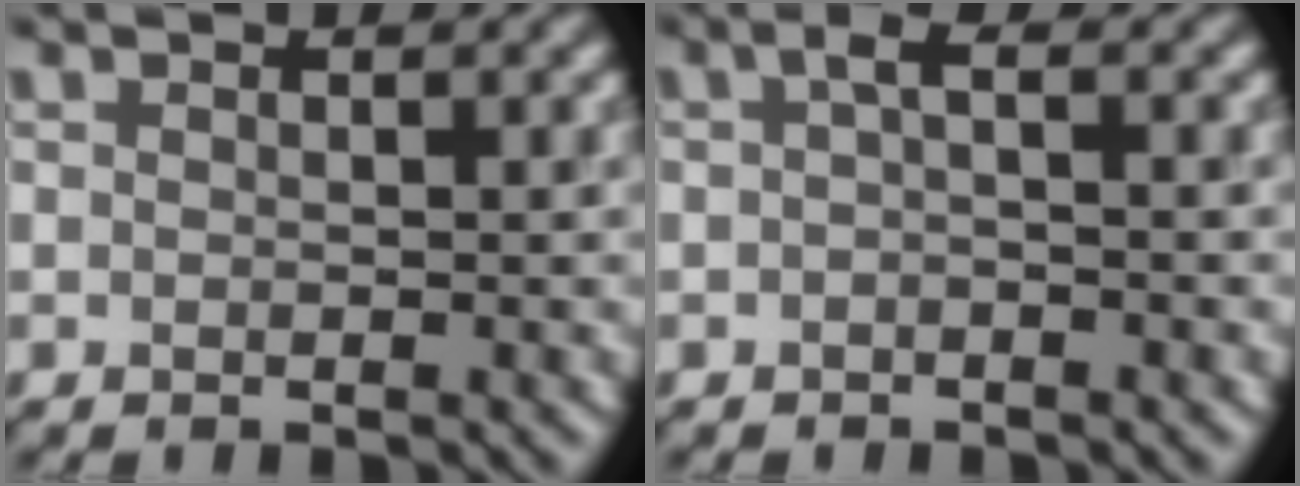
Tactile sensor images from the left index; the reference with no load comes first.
{"total": 1.0, "force": [0.0, 0.1, 1.0], "torque": [-0.018, 0.004, 0.000]}